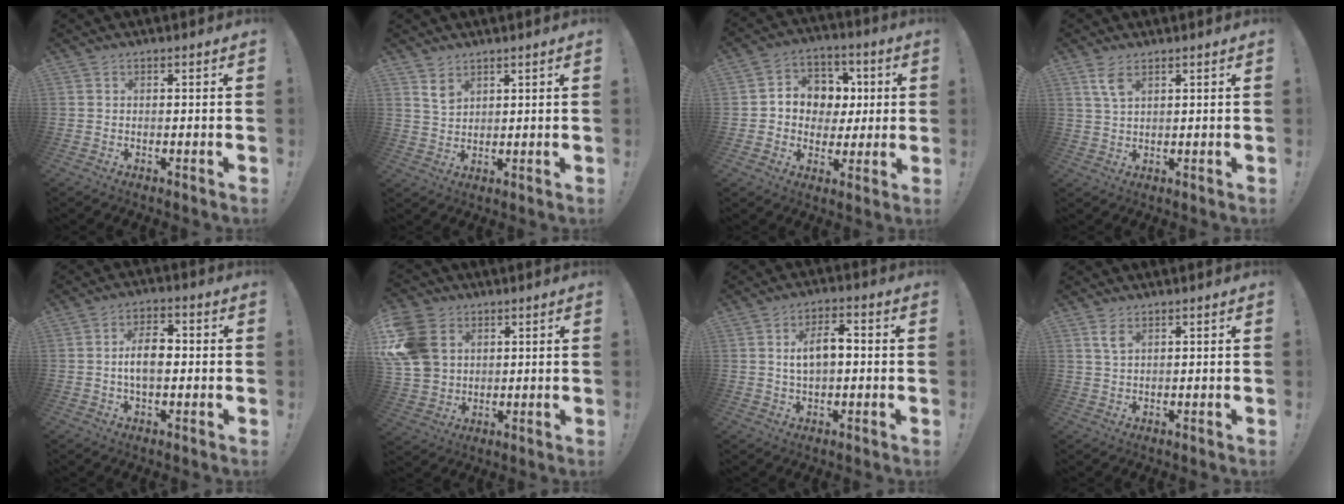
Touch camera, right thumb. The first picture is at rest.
{"total": 4.7, "force": [3.2, 3.0, 1.7], "torque": [-0.013, -0.021, 0.056]}
{"total": 10.1, "force": [0.9, 9.4, 3.5], "torque": [-0.039, -0.002, 0.026]}
{"total": 4.8, "force": [2.7, 1.8, 3.5], "torque": [-0.068, -0.006, 0.048]}
{"total": 8.4, "force": [-0.3, 4.7, 6.9], "torque": [-0.113, 0.004, -0.009]}
{"total": 14.7, "force": [4.1, 11.9, 7.7], "torque": [-0.145, -0.006, 0.086]}
{"total": 7.5, "force": [0.5, 3.8, 6.4], "torque": [-0.098, 0.010, 0.006]}
{"total": 3.4, "force": [1.8, 1.5, 2.5], "torque": [-0.046, -0.002, 0.032]}